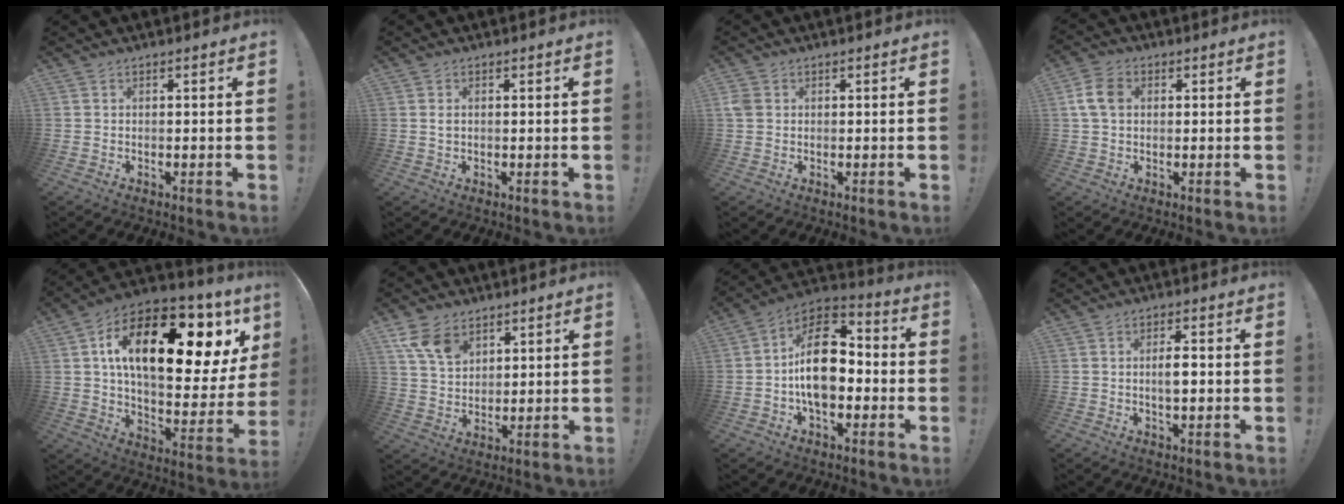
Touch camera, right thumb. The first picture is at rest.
{"total": 1.0, "force": [0.3, 0.5, 0.9], "torque": [-0.011, 0.000, 0.004]}
{"total": 2.9, "force": [0.8, 2.3, 1.5], "torque": [-0.023, 0.003, 0.017]}
{"total": 7.7, "force": [1.4, 5.5, 5.3], "torque": [-0.112, 0.010, 0.029]}
{"total": 24.4, "force": [9.0, 10.7, 20.0], "torque": [-0.304, -0.043, 0.148]}
{"total": 10.1, "force": [6.3, 6.3, 4.7], "torque": [-0.081, -0.028, 0.125]}
{"total": 18.6, "force": [-1.3, 11.4, 14.6], "torque": [-0.250, 0.025, -0.017]}
{"total": 4.0, "force": [-0.3, 1.5, 3.7], "torque": [-0.060, -0.002, -0.012]}